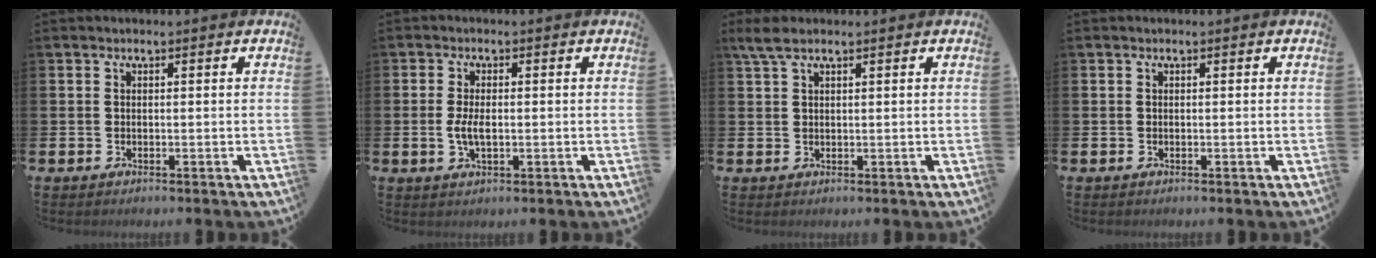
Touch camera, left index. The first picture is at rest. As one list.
[{"total": 2.9, "force": [-0.3, 1.3, 2.6], "torque": [-0.050, 0.003, -0.007]}, {"total": 2.8, "force": [1.8, 1.0, 1.8], "torque": [-0.038, 0.006, 0.033]}, {"total": 0.0}]